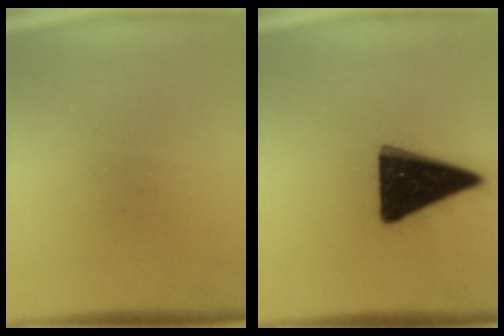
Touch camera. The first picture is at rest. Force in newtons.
{"total": 19.2}